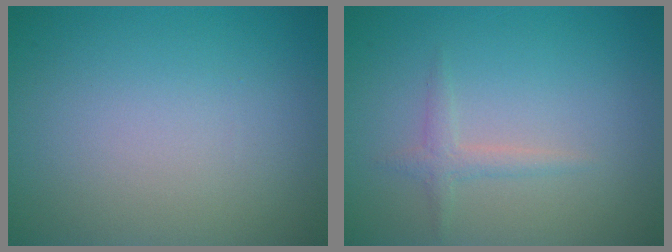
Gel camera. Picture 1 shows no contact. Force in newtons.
{"total": 1.3, "press": 1.3, "slide": 0.1}